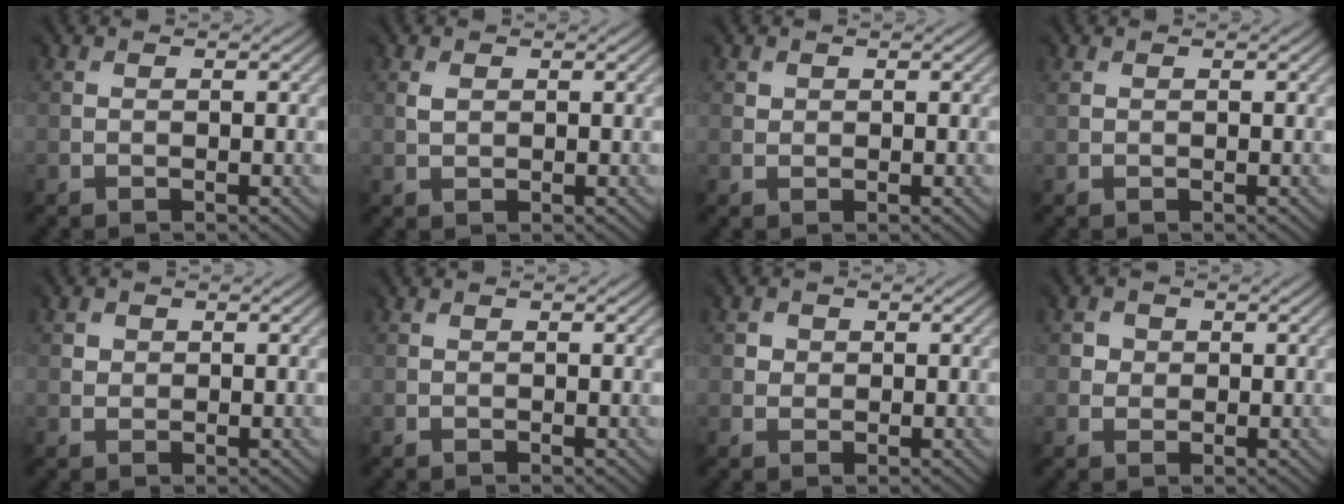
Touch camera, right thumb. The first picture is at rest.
{"total": 1.0, "force": [0.8, 0.5, 0.0], "torque": [-0.005, -0.001, 0.016]}
{"total": 1.3, "force": [1.1, 0.7, -0.4], "torque": [0.006, -0.002, 0.019]}
{"total": 1.0, "force": [0.7, 0.6, 0.4], "torque": [-0.011, -0.001, 0.013]}
{"total": 1.3, "force": [0.7, 0.8, -0.8], "torque": [0.009, -0.005, 0.010]}
{"total": 0.0}
{"total": 1.4, "force": [0.6, 1.0, -0.8], "torque": [0.011, -0.004, 0.007]}
{"total": 1.7, "force": [0.5, 1.3, -0.9], "torque": [0.015, -0.005, 0.004]}